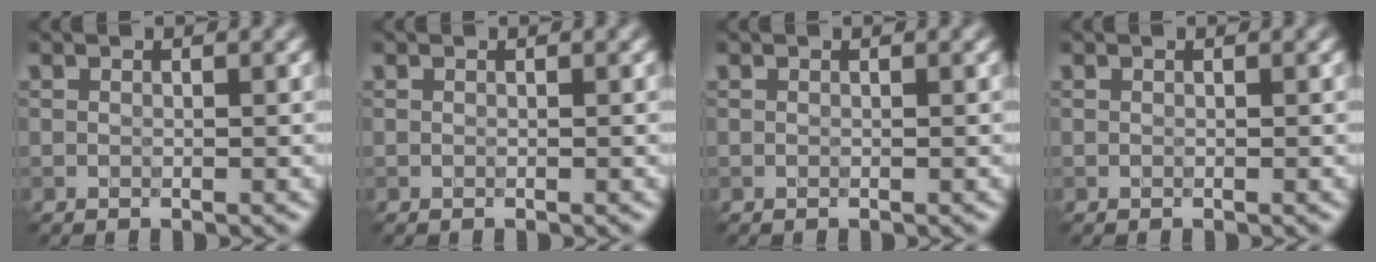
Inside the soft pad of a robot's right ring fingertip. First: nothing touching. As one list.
[{"total": 0.0}, {"total": 0.0}, {"total": 0.0}]